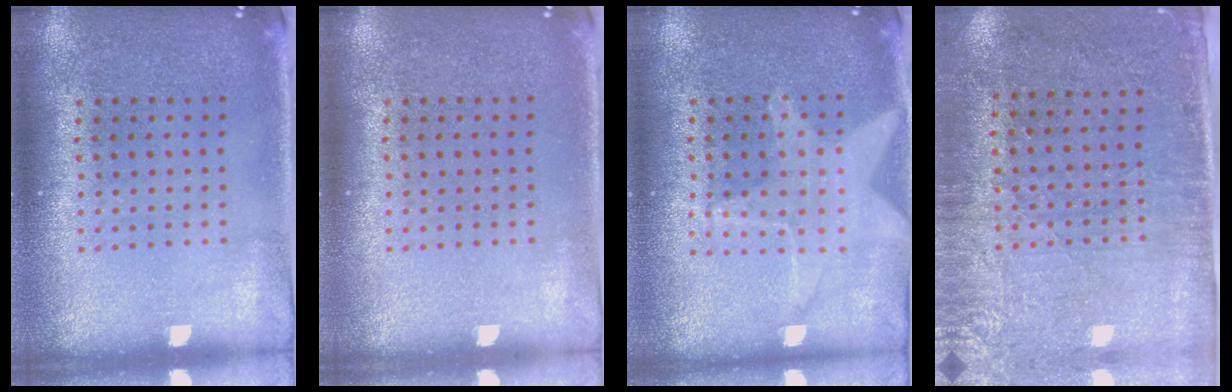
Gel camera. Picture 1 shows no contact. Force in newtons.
{"total": 0.0}
{"total": 1.1, "press": 1.1, "slide": 0.2}
{"total": 2.8, "press": 2.4, "slide": 1.4}